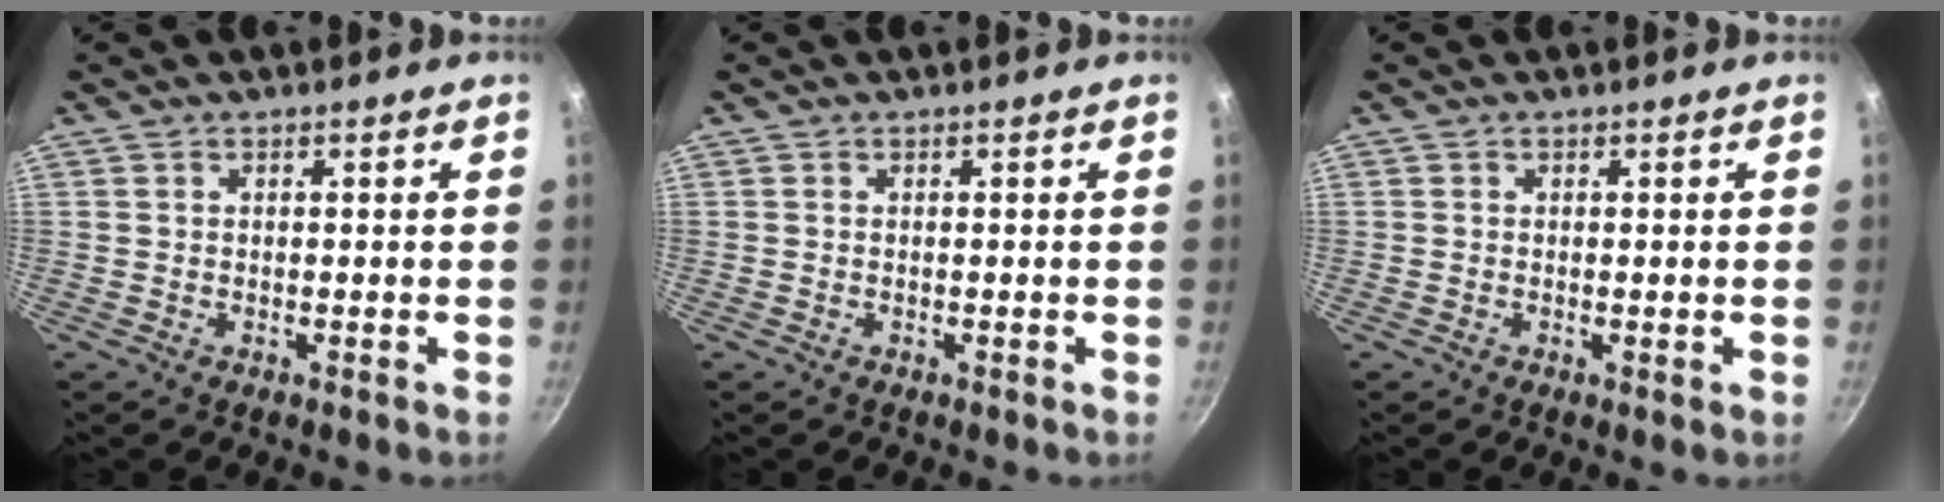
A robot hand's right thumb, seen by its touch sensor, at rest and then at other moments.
{"total": 0.0}
{"total": 0.6, "force": [0.0, 0.0, 0.6], "torque": [-0.010, -0.003, -0.002]}